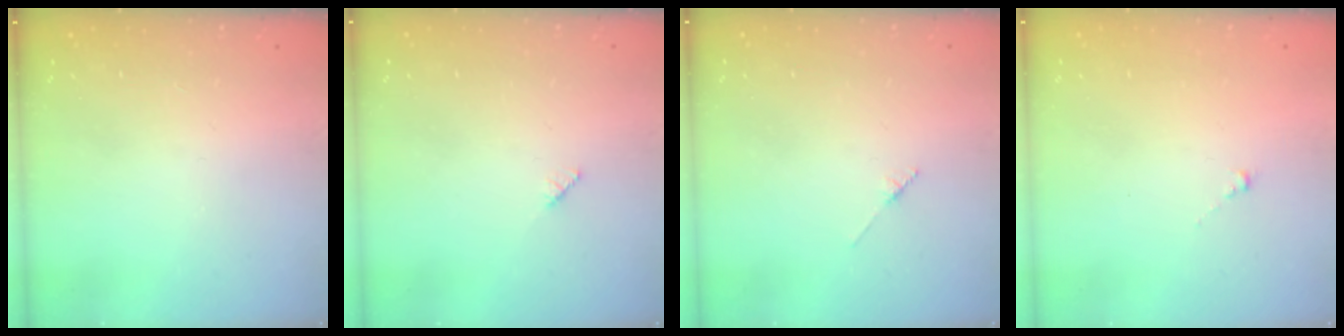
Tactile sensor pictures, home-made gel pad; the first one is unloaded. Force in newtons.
{"total": 1.9, "press": 1.9, "slide": 0.3}
{"total": 1.7, "press": 1.6, "slide": 0.2}
{"total": 0.0}